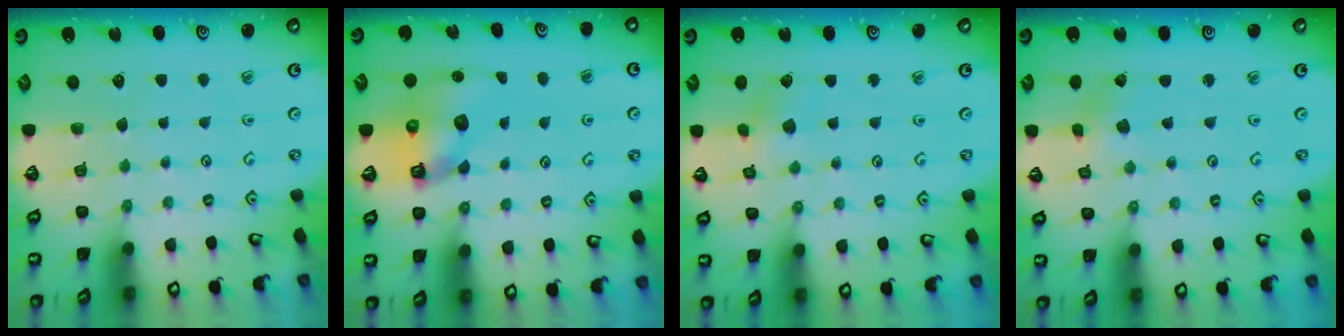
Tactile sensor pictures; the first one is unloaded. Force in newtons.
{"total": 8.8, "press": 8.7, "slide": 1.4}
{"total": 3.4, "press": 3.4, "slide": 0.6}
{"total": 1.1, "press": 1.1, "slide": 0.1}